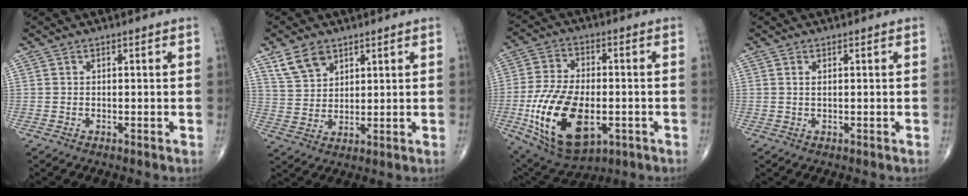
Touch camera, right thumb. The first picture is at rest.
{"total": 6.7, "force": [4.3, 4.2, 3.0], "torque": [-0.043, -0.020, 0.090]}
{"total": 20.0, "force": [-5.1, 11.0, 15.9], "torque": [-0.294, 0.003, -0.070]}
{"total": 0.8, "force": [0.3, 0.3, 0.7], "torque": [-0.017, 0.002, 0.007]}